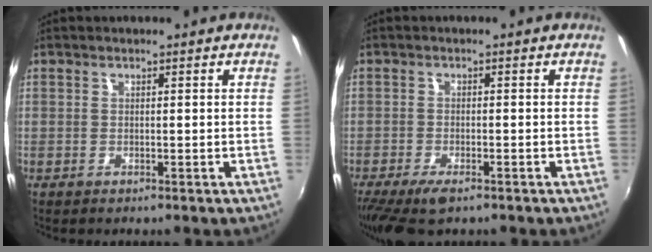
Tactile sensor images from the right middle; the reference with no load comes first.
{"total": 6.7, "force": [-4.8, 2.1, 4.1], "torque": [-0.100, -0.025, -0.088]}